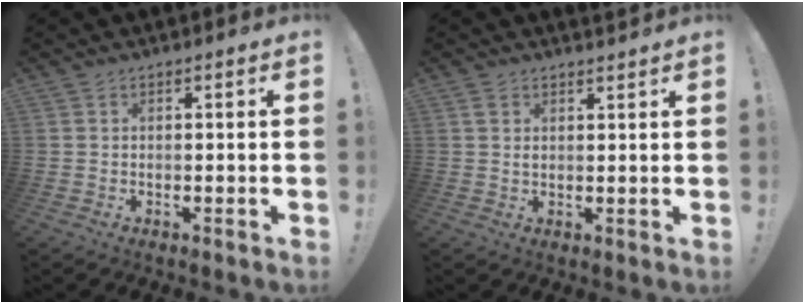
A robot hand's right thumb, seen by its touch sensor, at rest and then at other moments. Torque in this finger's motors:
{"motor_torque": [0.02, -0.01, -0.01, 0.03, -0.02]}